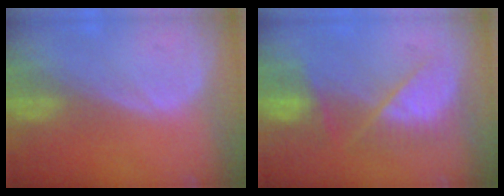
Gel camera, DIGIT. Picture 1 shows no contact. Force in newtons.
{"total": 7.2, "press": 7.2, "slide": 0.5}